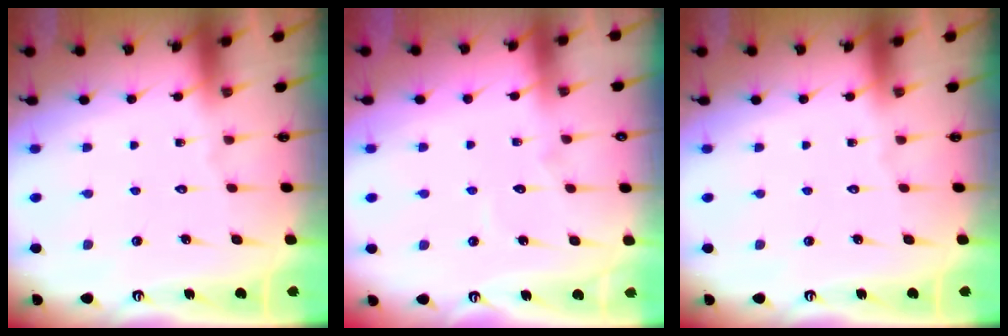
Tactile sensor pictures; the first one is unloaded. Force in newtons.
{"total": 4.0, "press": 4.0, "slide": 0.3}
{"total": 0.0}